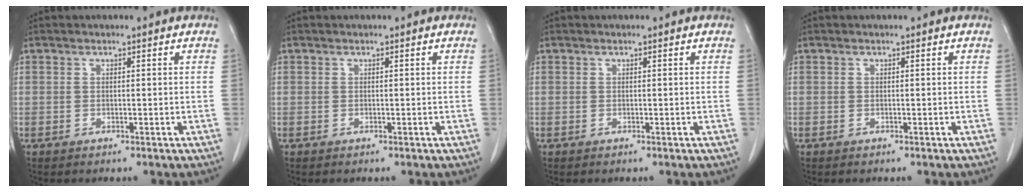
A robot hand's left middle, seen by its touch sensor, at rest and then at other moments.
{"total": 0.0}
{"total": 0.0}
{"total": 0.0}